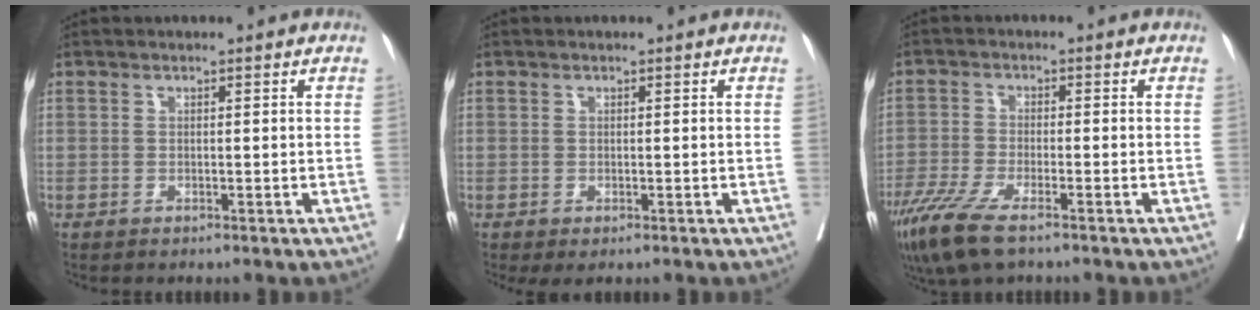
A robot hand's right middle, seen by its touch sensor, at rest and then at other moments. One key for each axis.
{"total": 1.1, "fx": -0.1, "fy": 0.3, "fz": 1.0, "tx": -0.025, "ty": -0.011, "tz": 0.007}
{"total": 8.4, "fx": -5.7, "fy": 1.5, "fz": 5.9, "tx": -0.114, "ty": -0.020, "tz": -0.101}